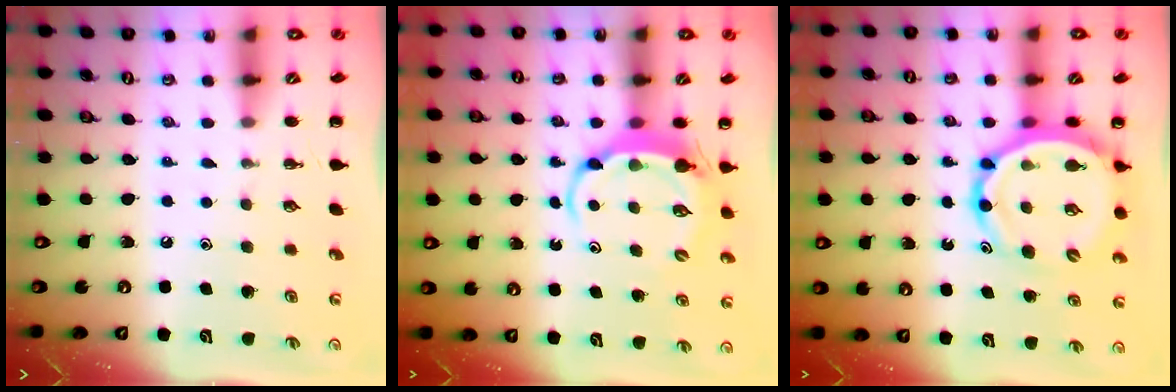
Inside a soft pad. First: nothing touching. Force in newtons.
{"total": 5.9, "press": 5.8, "slide": 0.7}
{"total": 13.0, "press": 12.3, "slide": 4.3}